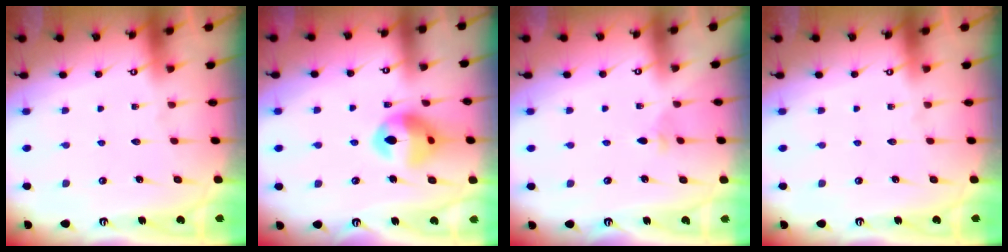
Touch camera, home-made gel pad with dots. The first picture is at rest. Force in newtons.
{"total": 14.0, "press": 13.9, "slide": 1.5}
{"total": 2.0, "press": 2.0, "slide": 0.5}
{"total": 0.0}